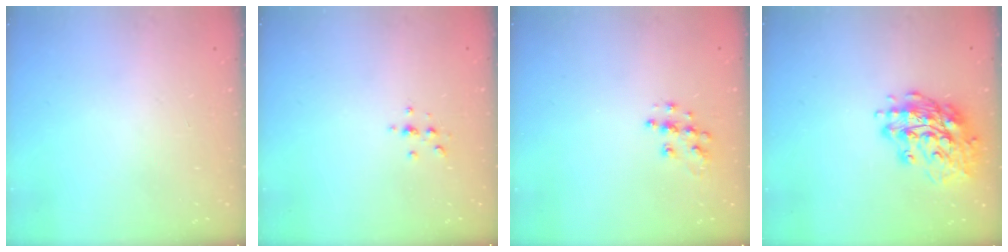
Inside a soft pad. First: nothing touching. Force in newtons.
{"total": 2.3, "press": 2.3, "slide": 0.2}
{"total": 8.5, "press": 8.5, "slide": 0.4}
{"total": 16.9, "press": 16.6, "slide": 3.1}